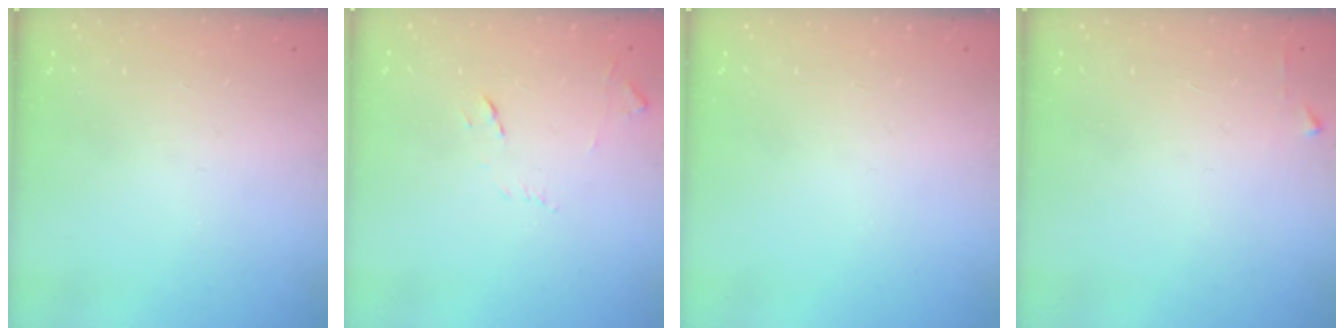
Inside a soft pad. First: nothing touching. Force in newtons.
{"total": 7.8, "press": 7.8, "slide": 0.6}
{"total": 0.0}
{"total": 2.4, "press": 2.4, "slide": 0.3}